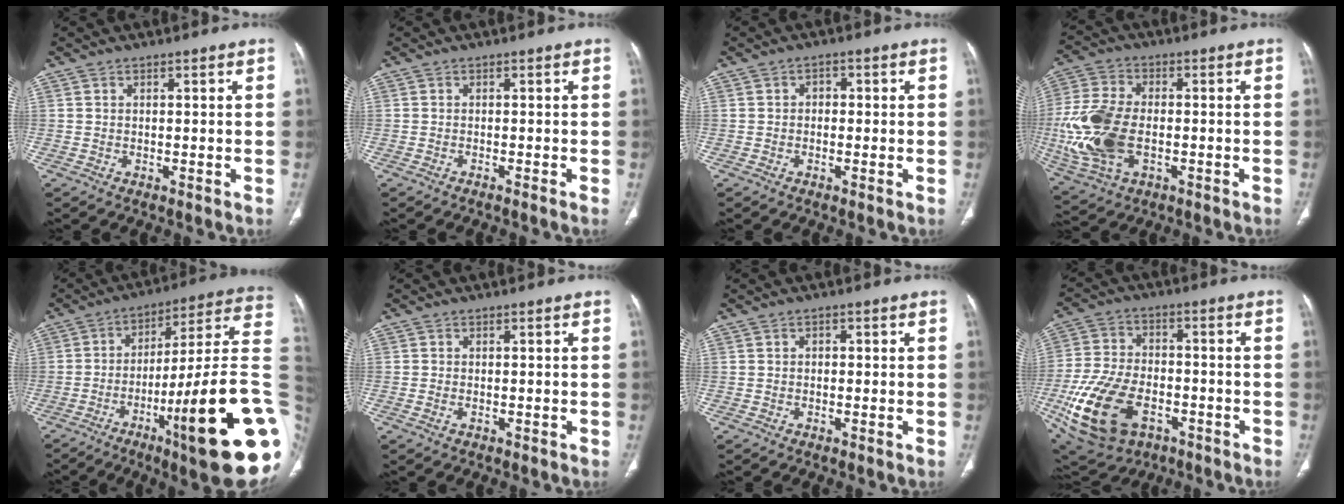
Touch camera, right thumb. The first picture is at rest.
{"total": 0.6, "force": [-0.3, -0.1, -0.5], "torque": [0.008, 0.008, -0.003]}
{"total": 1.7, "force": [-0.2, 1.5, 0.9], "torque": [-0.001, 0.007, -0.011]}
{"total": 16.1, "force": [-2.5, 9.6, 12.7], "torque": [-0.287, 0.002, -0.039]}
{"total": 27.2, "force": [-7.3, 3.9, 25.9], "torque": [-0.313, 0.033, -0.111]}
{"total": 0.8, "force": [0.2, 0.7, -0.4], "torque": [0.000, 0.005, 0.004]}
{"total": 1.0, "force": [-0.1, 0.8, 0.5], "torque": [0.001, 0.004, -0.007]}
{"total": 19.4, "force": [-6.9, 12.8, 12.8], "torque": [-0.265, 0.018, -0.108]}